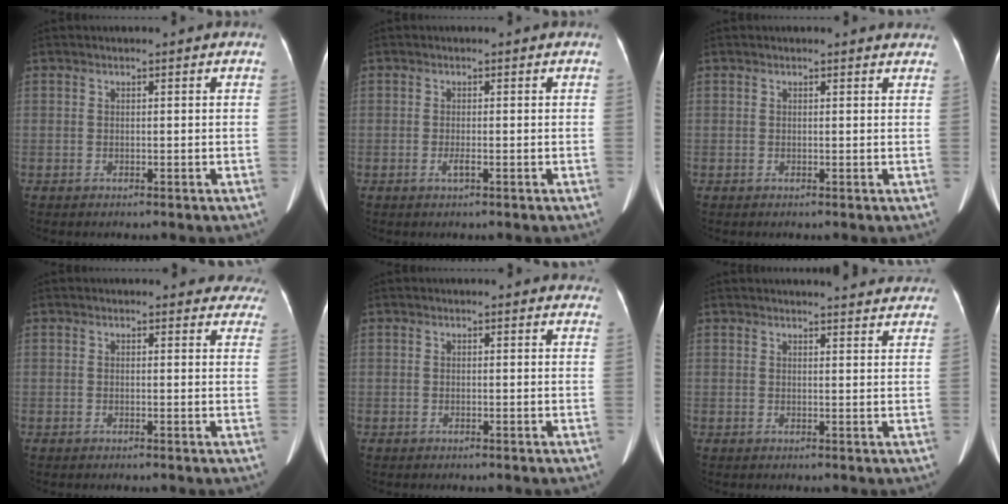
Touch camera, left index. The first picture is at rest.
{"total": 1.0, "force": [-0.5, 0.0, 0.9], "torque": [-0.022, -0.001, -0.009]}
{"total": 2.2, "force": [2.1, 0.6, 0.2], "torque": [-0.005, -0.005, 0.004]}
{"total": 8.1, "force": [7.5, 3.0, 1.0], "torque": [0.031, -0.013, 0.047]}
{"total": 4.1, "force": [3.8, 1.4, 0.8], "torque": [0.004, -0.003, 0.020]}
{"total": 11.8, "force": [11.2, 1.9, 3.0], "torque": [-0.012, -0.002, 0.109]}